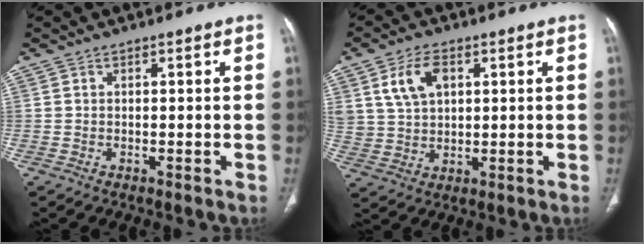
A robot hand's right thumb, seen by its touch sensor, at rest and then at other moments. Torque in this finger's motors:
{"motor_torque": [-0.48, 0.75, 0.32, 0.52, 0.06]}